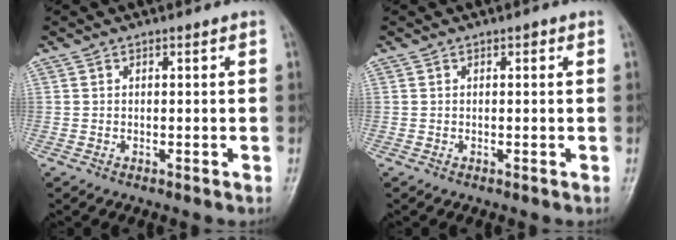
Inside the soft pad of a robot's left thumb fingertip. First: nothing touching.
{"total": 0.7, "force": [0.3, 0.4, 0.6], "torque": [-0.004, 0.002, 0.000]}